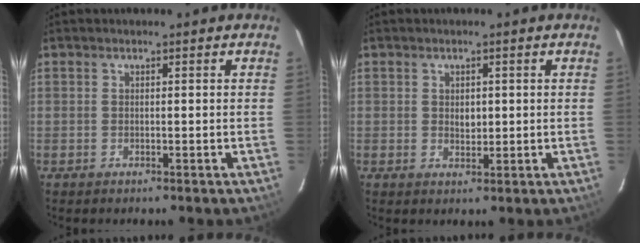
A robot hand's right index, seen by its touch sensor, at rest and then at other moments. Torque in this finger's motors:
{"motor_torque": [0.00, 0.02, 0.03, 0.03]}